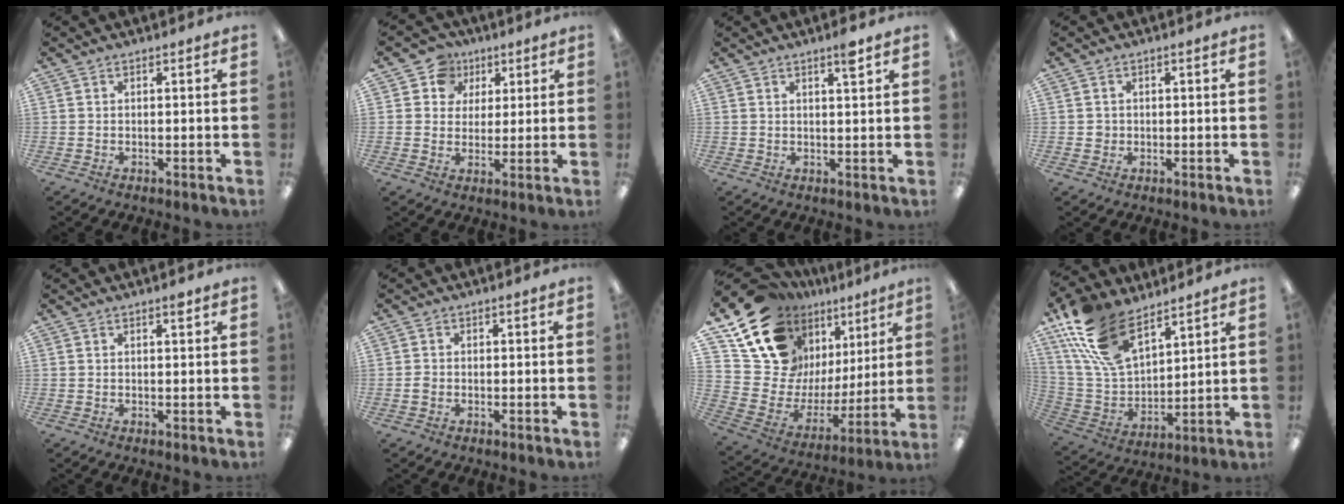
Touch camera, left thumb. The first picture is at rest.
{"total": 7.4, "force": [3.6, 6.5, 0.7], "torque": [-0.027, -0.014, 0.065]}
{"total": 3.3, "force": [2.3, 0.3, 2.4], "torque": [-0.038, -0.006, 0.035]}
{"total": 1.7, "force": [0.0, 1.6, 0.4], "torque": [-0.009, 0.006, -0.003]}
{"total": 1.2, "force": [0.7, 0.1, 0.9], "torque": [-0.011, -0.003, 0.011]}
{"total": 1.3, "force": [-0.4, 1.1, 0.6], "torque": [-0.012, 0.003, -0.009]}
{"total": 18.7, "force": [13.4, 11.6, 5.8], "torque": [-0.120, -0.111, 0.265]}
{"total": 19.7, "force": [12.6, 10.1, 11.3], "torque": [-0.254, -0.048, 0.234]}